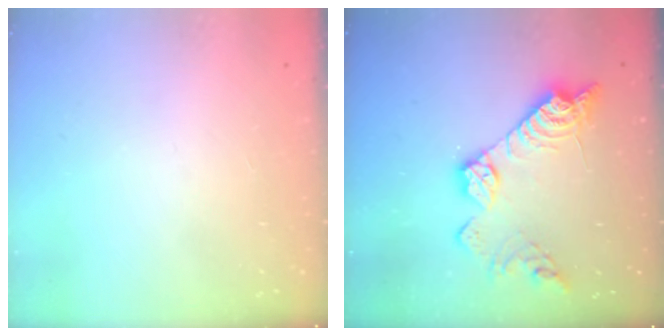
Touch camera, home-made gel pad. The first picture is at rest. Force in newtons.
{"total": 15.8, "press": 15.8, "slide": 0.8}